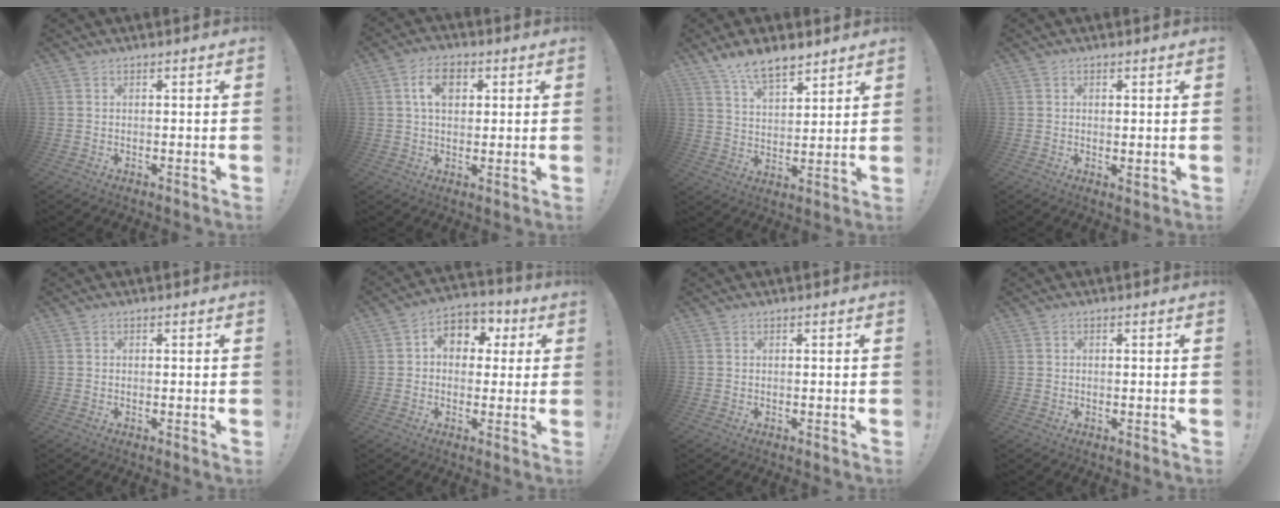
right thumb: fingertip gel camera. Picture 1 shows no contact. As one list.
[{"total": 7.9, "force": [2.9, 4.8, 5.6], "torque": [-0.083, 0.003, 0.051]}, {"total": 10.1, "force": [7.9, 4.1, 4.8], "torque": [-0.075, -0.049, 0.149]}, {"total": 1.2, "force": [0.5, 0.6, 0.8], "torque": [-0.006, -0.005, 0.010]}, {"total": 0.0}, {"total": 8.3, "force": [1.4, 6.9, 4.5], "torque": [-0.062, 0.006, 0.032]}, {"total": 0.0}, {"total": 0.6, "force": [-0.1, 0.6, 0.2], "torque": [-0.003, 0.002, -0.001]}]